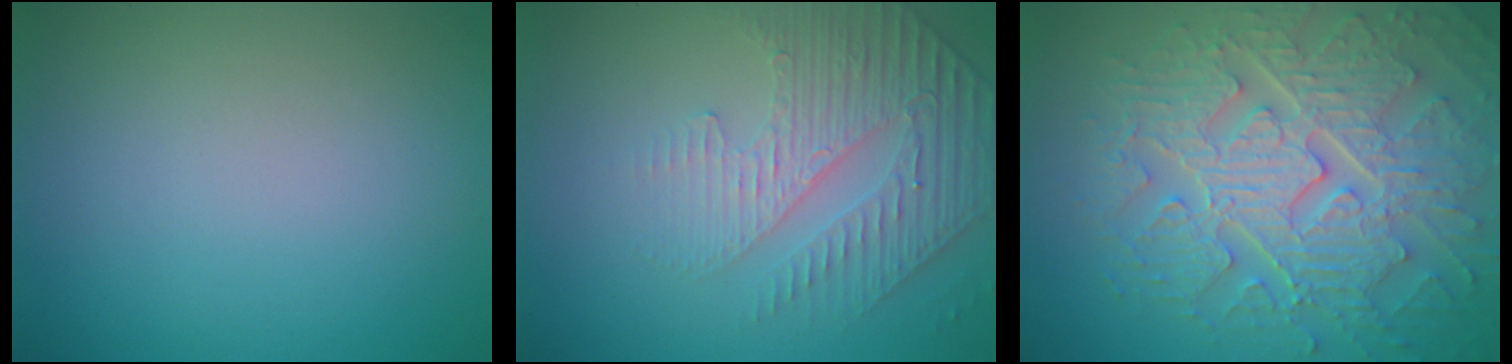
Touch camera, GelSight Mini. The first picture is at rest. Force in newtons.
{"total": 4.7, "press": 3.3, "slide": 3.4}
{"total": 9.4, "press": 6.8, "slide": 6.5}